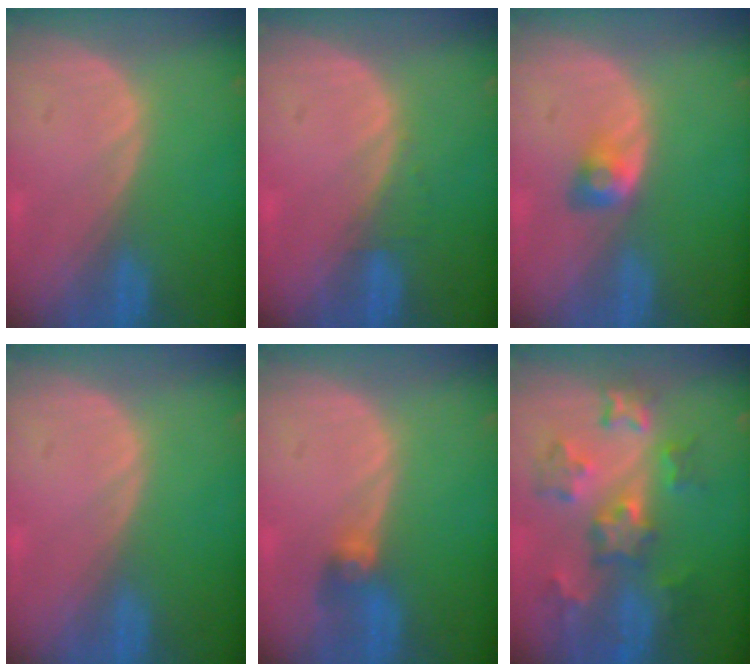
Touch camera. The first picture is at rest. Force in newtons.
{"total": 1.2, "press": 1.1, "slide": 0.4}
{"total": 2.9, "press": 2.5, "slide": 1.4}
{"total": 0.0}
{"total": 2.7, "press": 2.7, "slide": 0.3}
{"total": 8.6, "press": 7.7, "slide": 3.8}